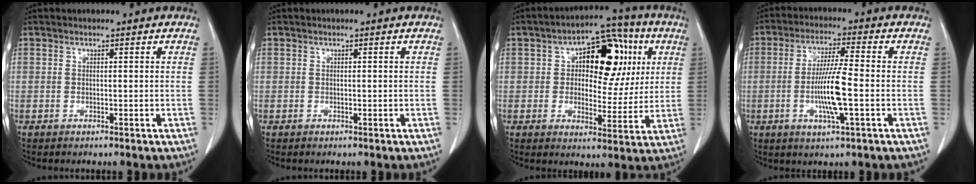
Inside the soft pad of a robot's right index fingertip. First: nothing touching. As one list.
[{"total": 0.0}, {"total": 13.4, "force": [3.5, 7.2, 10.7], "torque": [-0.135, 0.039, 0.054]}, {"total": 8.8, "force": [-1.8, 0.3, 8.7], "torque": [-0.167, -0.007, -0.036]}]